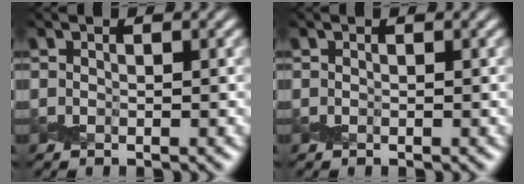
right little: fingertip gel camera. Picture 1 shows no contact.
{"total": 0.0}